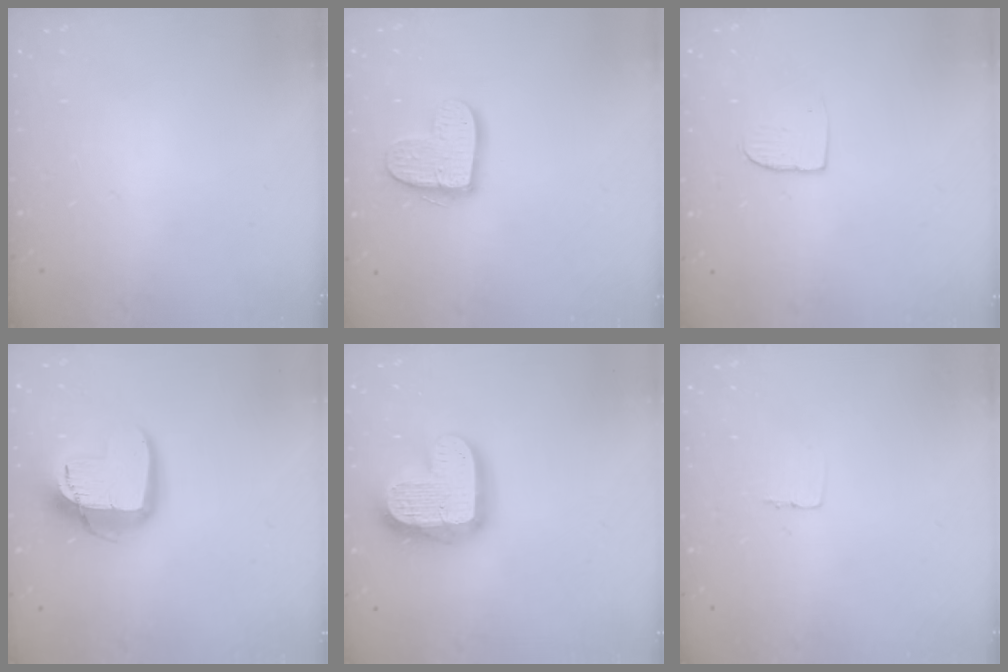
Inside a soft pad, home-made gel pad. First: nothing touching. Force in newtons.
{"total": 13.1, "press": 13.1, "slide": 0.9}
{"total": 4.1, "press": 4.1, "slide": 0.3}
{"total": 15.3, "press": 15.2, "slide": 1.2}
{"total": 18.7, "press": 18.6, "slide": 1.5}
{"total": 3.1, "press": 3.1, "slide": 0.2}